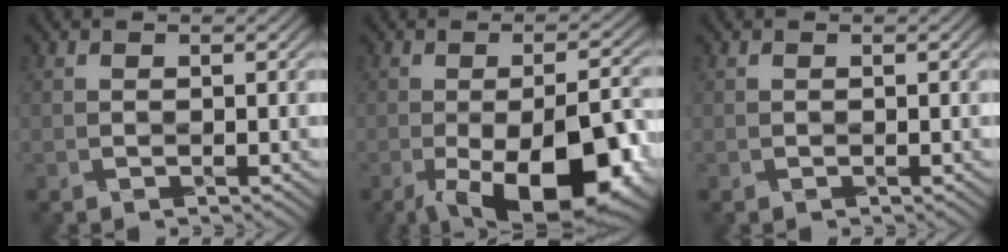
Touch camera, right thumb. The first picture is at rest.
{"total": 14.8, "force": [-6.6, 5.4, 12.0], "torque": [-0.162, -0.015, -0.100]}
{"total": 0.0}